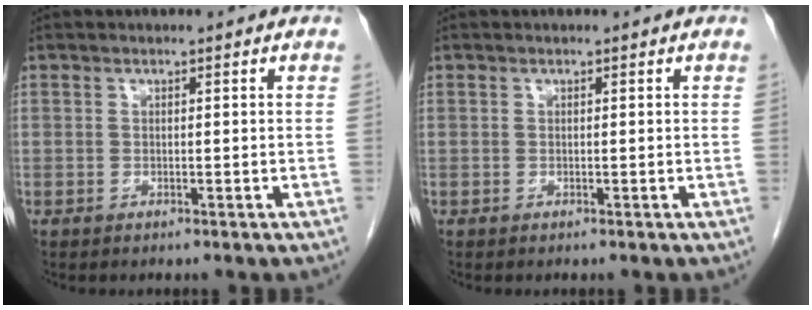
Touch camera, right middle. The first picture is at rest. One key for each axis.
{"total": 0.0}